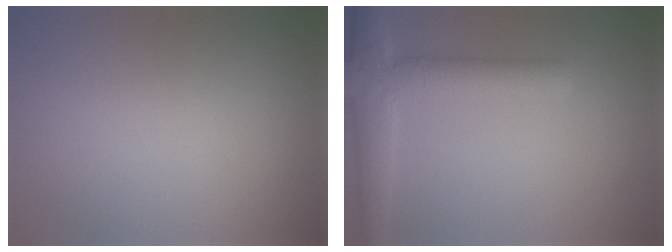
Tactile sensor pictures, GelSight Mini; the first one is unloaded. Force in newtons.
{"total": 5.4, "press": 5.4, "slide": 0.3}